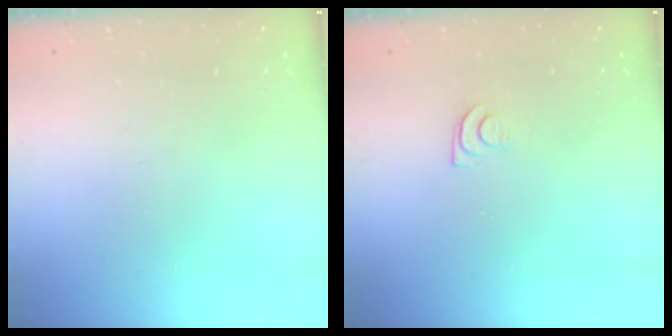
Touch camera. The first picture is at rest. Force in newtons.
{"total": 4.2, "press": 4.2, "slide": 0.5}